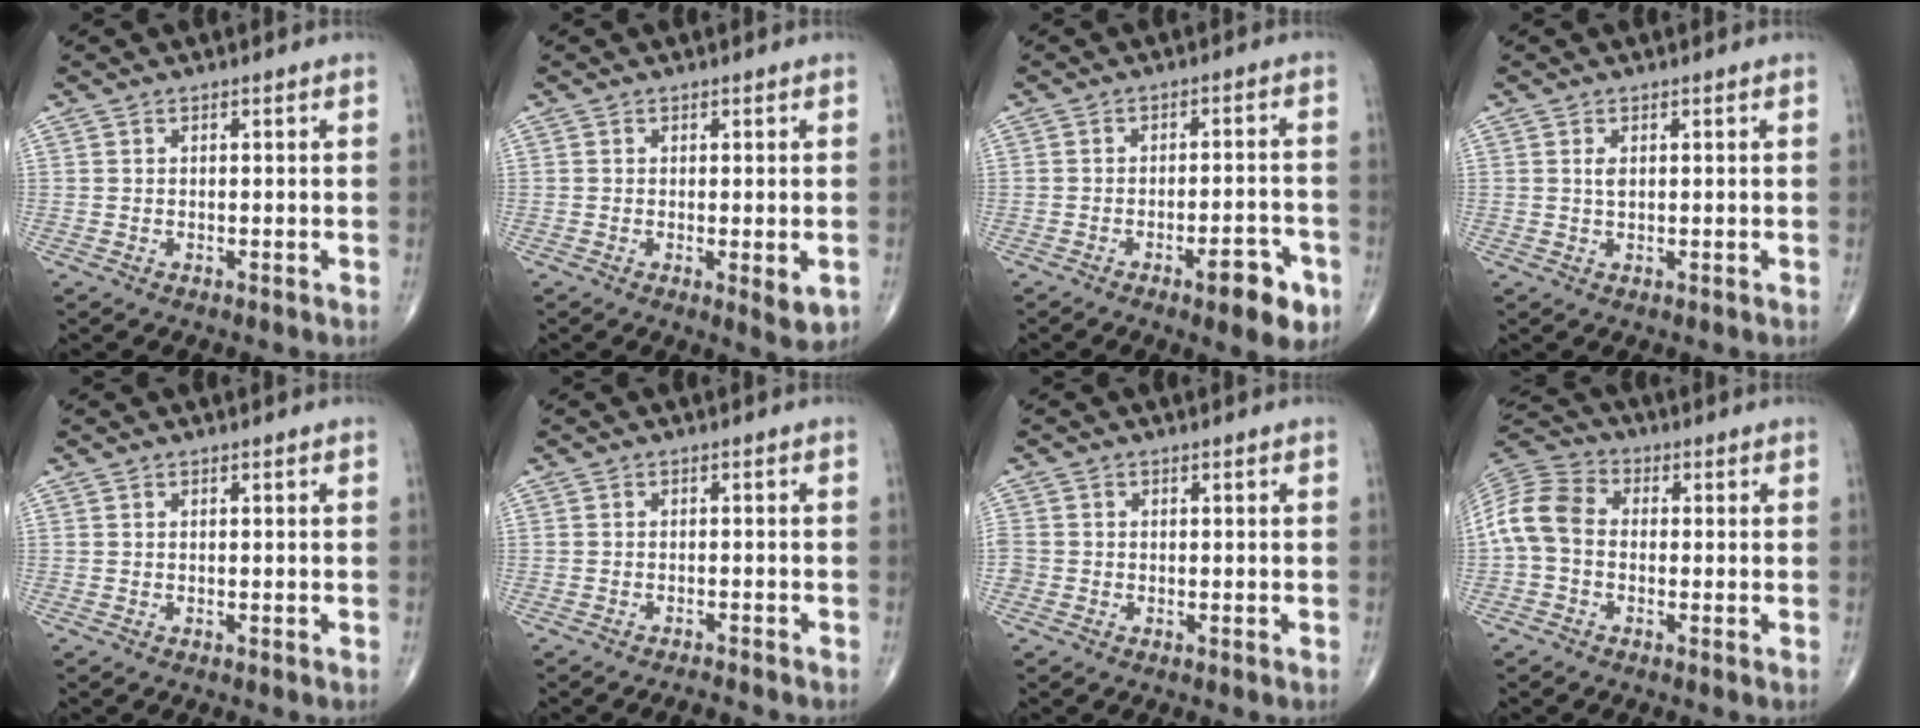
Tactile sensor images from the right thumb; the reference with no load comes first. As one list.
[{"total": 3.9, "force": [-0.9, 1.2, 3.6], "torque": [-0.053, -0.012, -0.012]}, {"total": 8.5, "force": [-4.3, 2.8, 6.8], "torque": [-0.078, 0.024, -0.055]}, {"total": 1.4, "force": [0.4, 0.7, 1.1], "torque": [-0.023, -0.002, 0.008]}, {"total": 0.0}, {"total": 2.0, "force": [-1.9, -0.1, 0.3], "torque": [-0.017, 0.005, -0.032]}, {"total": 2.0, "force": [-0.6, 1.8, 0.7], "torque": [-0.014, 0.003, -0.014]}, {"total": 9.4, "force": [-0.8, 7.0, 6.3], "torque": [-0.123, 0.026, -0.032]}]